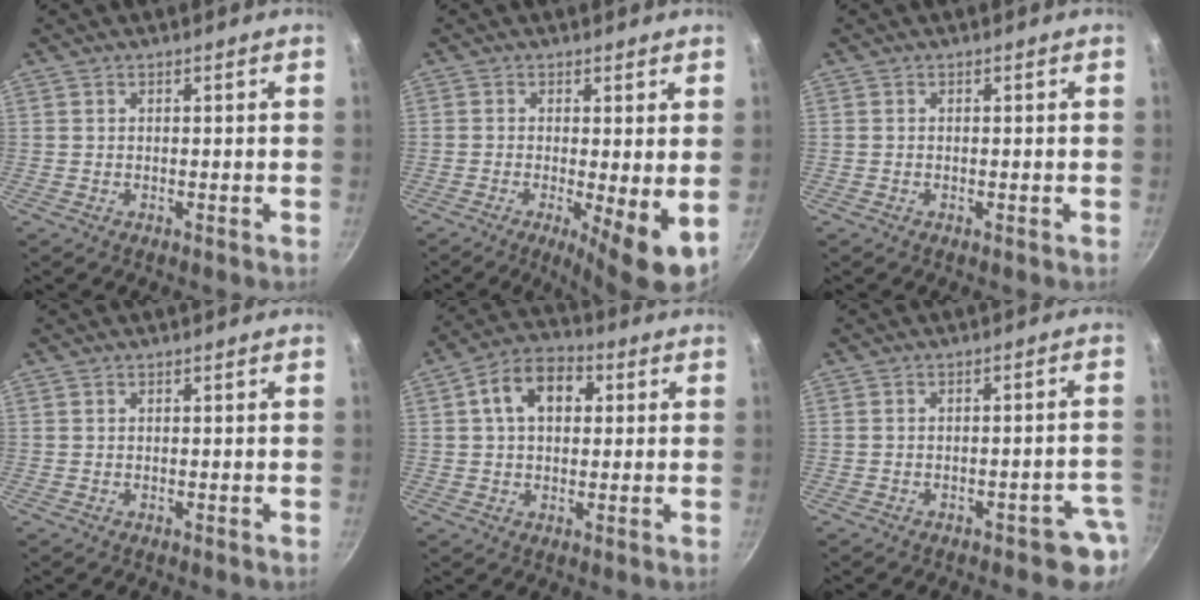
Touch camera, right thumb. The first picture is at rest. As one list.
[{"total": 7.2, "force": [-1.0, 1.5, 7.0], "torque": [-0.104, -0.010, -0.014]}, {"total": 0.0}, {"total": 0.0}, {"total": 10.5, "force": [2.6, 7.2, 7.3], "torque": [-0.092, 0.020, 0.027]}, {"total": 4.6, "force": [-2.7, 2.3, 2.9], "torque": [0.000, 0.036, -0.025]}]